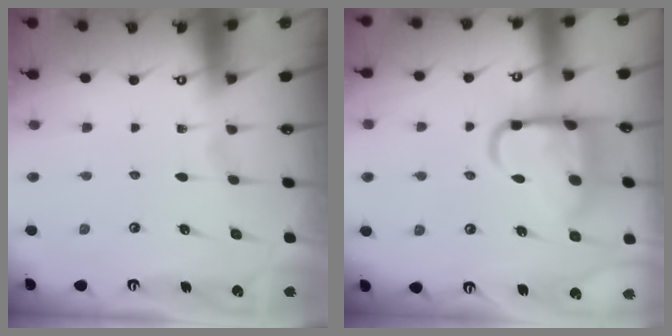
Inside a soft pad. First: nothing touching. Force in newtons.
{"total": 15.0, "press": 15.0, "slide": 1.3}